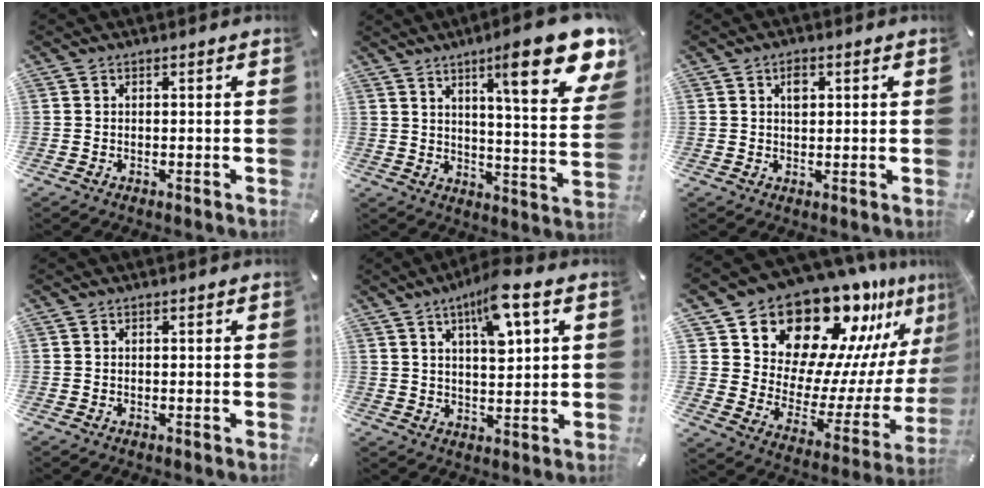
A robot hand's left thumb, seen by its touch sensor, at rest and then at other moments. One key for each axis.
{"total": 19.6, "fx": 11.4, "fy": 4.5, "fz": 15.2, "tx": -0.213, "ty": -0.077, "tz": 0.171}
{"total": 2.8, "fx": 1.0, "fy": 1.8, "fz": 1.8, "tx": -0.024, "ty": 0.000, "tz": 0.013}
{"total": 0.0}
{"total": 9.3, "fx": 4.8, "fy": 3.0, "fz": 7.3, "tx": -0.118, "ty": -0.016, "tz": 0.080}
{"total": 23.8, "fx": 20.1, "fy": 10.7, "fz": 6.8, "tx": -0.076, "ty": -0.188, "tz": 0.355}